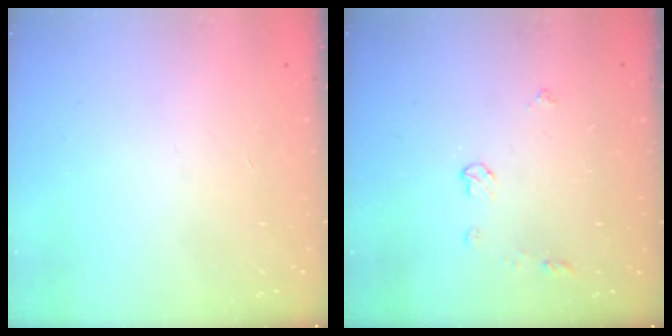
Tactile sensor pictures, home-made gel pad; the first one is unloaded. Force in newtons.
{"total": 3.9, "press": 3.9, "slide": 0.7}